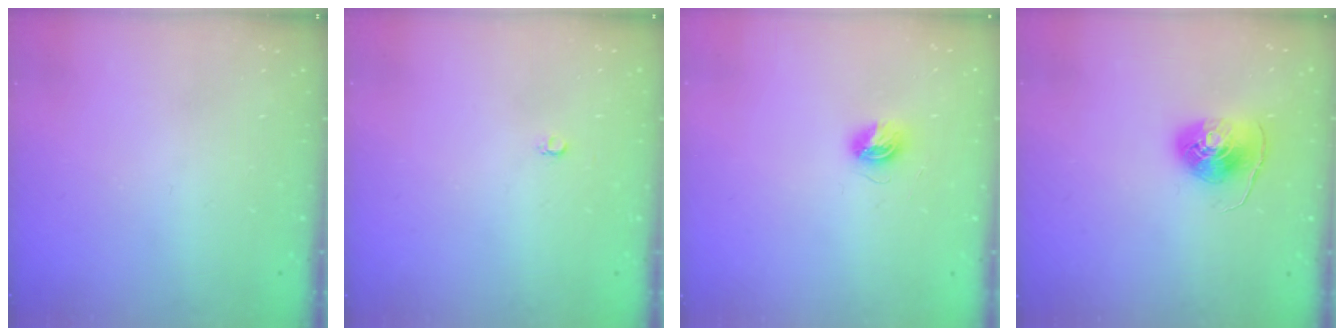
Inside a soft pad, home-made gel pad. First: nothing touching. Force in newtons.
{"total": 2.6, "press": 2.6, "slide": 0.3}
{"total": 5.6, "press": 5.6, "slide": 0.5}
{"total": 8.1, "press": 8.1, "slide": 0.4}